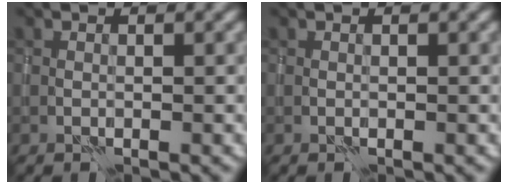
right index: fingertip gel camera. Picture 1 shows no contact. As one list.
[{"total": 0.0}]